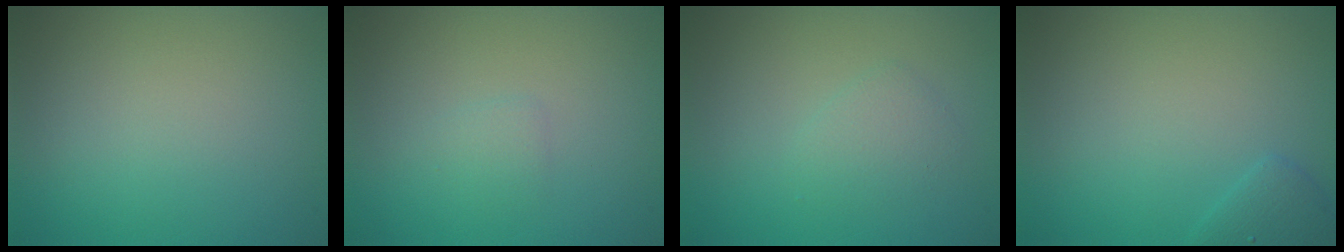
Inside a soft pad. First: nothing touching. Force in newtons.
{"total": 0.8, "press": 0.8, "slide": 0.0}
{"total": 1.4, "press": 1.4, "slide": 0.1}
{"total": 1.3, "press": 1.3, "slide": 0.2}